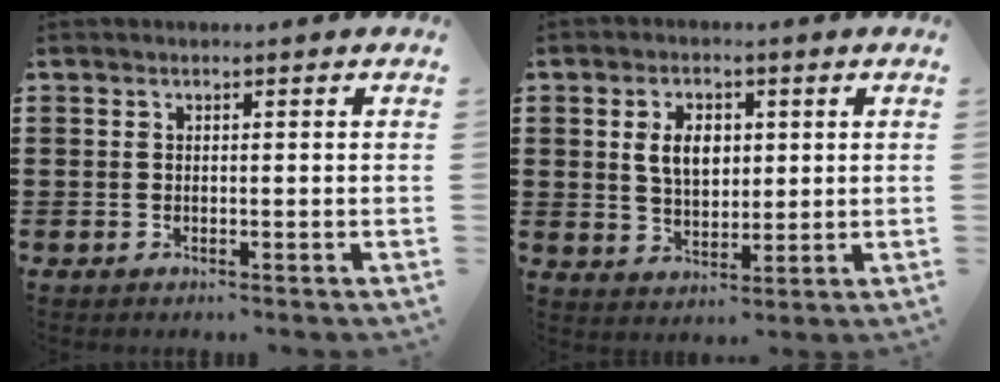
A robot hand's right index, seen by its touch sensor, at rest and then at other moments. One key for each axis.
{"total": 5.4, "fx": 1.2, "fy": 3.5, "fz": 4.0, "tx": -0.080, "ty": 0.011, "tz": 0.016}